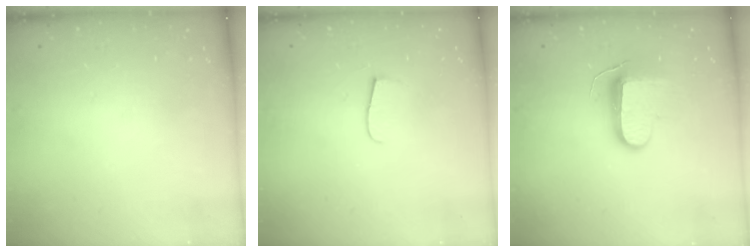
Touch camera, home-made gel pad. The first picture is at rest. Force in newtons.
{"total": 5.5, "press": 5.5, "slide": 0.6}
{"total": 10.5, "press": 10.4, "slide": 1.2}